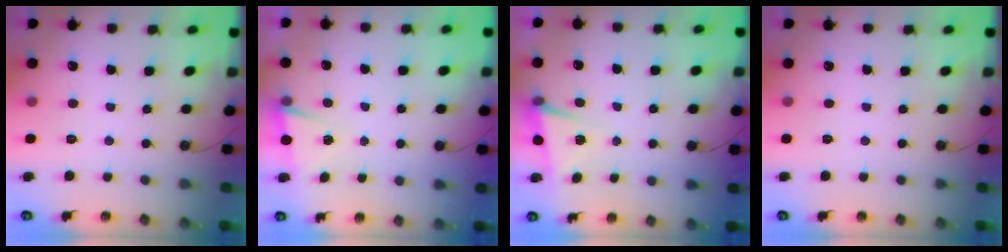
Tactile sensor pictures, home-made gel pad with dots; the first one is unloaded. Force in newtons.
{"total": 2.7, "press": 1.5, "slide": 2.2}
{"total": 3.0, "press": 2.3, "slide": 1.9}
{"total": 0.0}